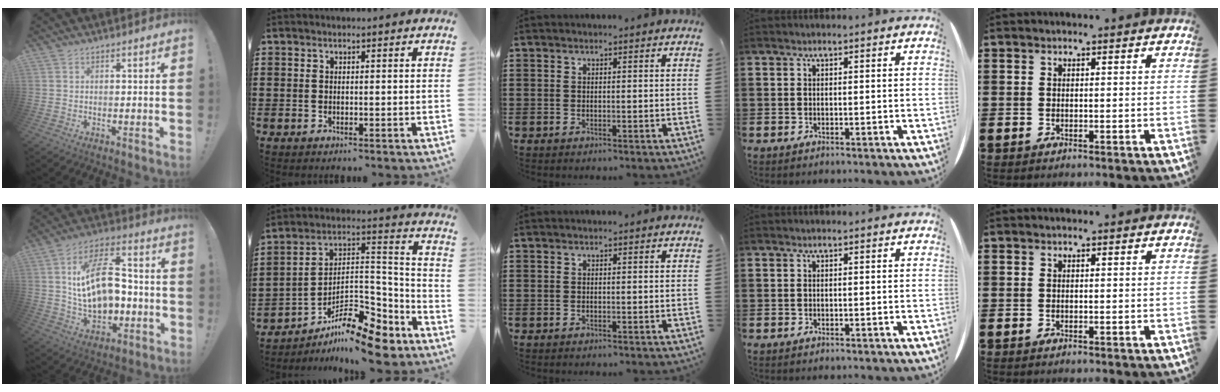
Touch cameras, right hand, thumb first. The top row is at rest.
{"thumb": {"total": 19.0, "force": [0.8, 12.1, 14.6], "torque": [-0.241, 0.001, 0.016]}, "index": {"total": 12.7, "force": [-9.3, 4.0, 7.6], "torque": [-0.130, 0.029, -0.178]}}